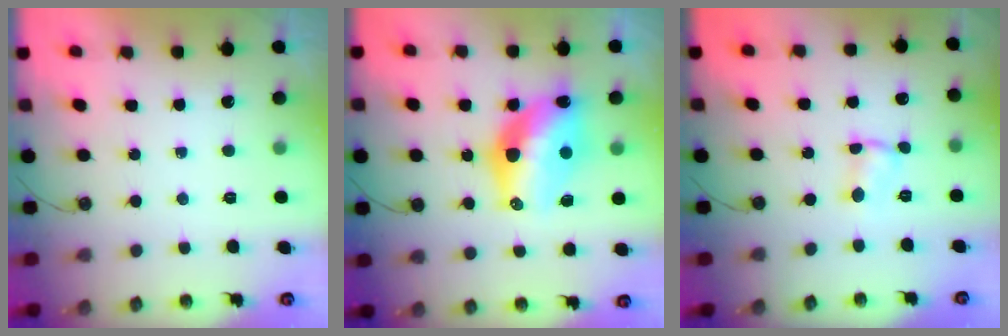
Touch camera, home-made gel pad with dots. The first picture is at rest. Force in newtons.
{"total": 15.3, "press": 15.0, "slide": 2.8}
{"total": 2.5, "press": 2.5, "slide": 0.1}